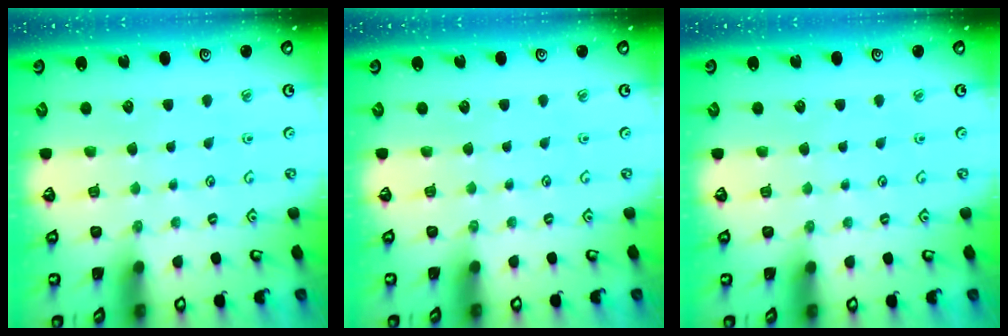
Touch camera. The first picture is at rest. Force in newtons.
{"total": 0.0}
{"total": 0.0}